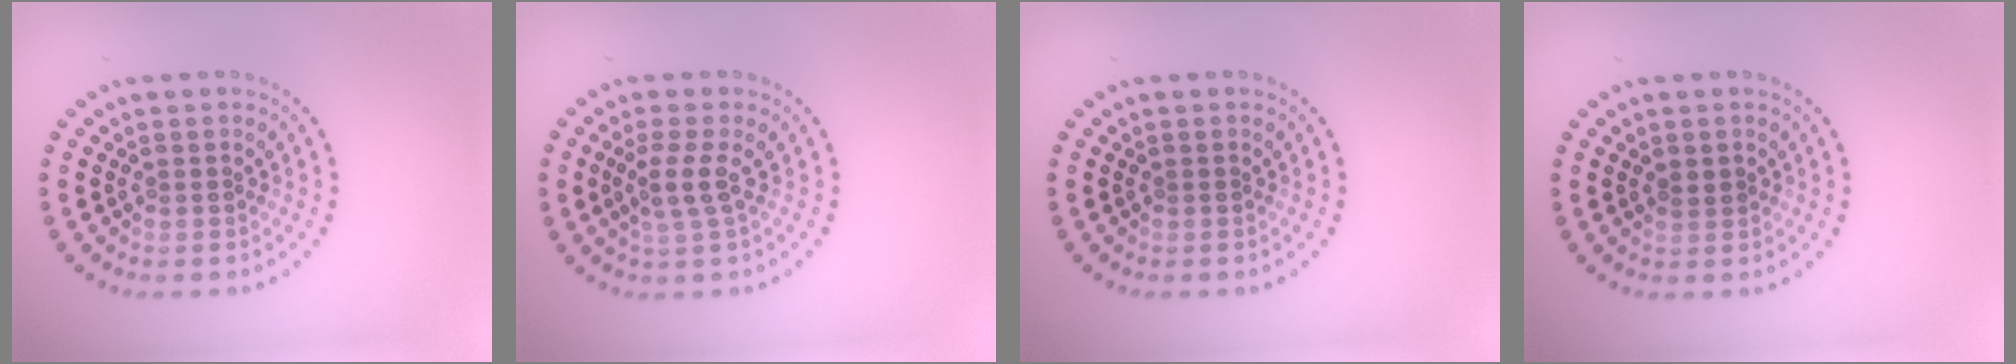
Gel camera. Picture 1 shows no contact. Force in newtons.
{"total": 2.2, "press": 1.7, "slide": 1.4}
{"total": 0.0}
{"total": 0.9, "press": 0.9, "slide": 0.1}